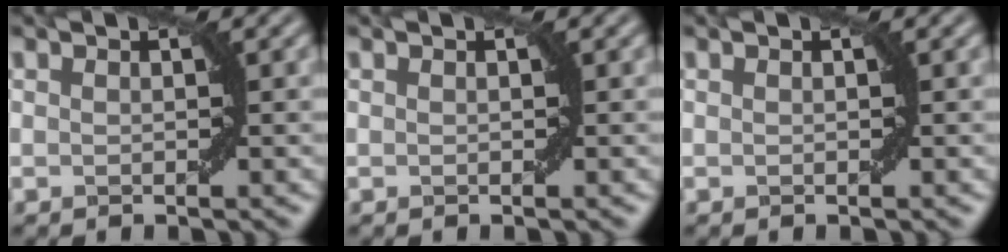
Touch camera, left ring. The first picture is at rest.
{"total": 0.0}
{"total": 0.0}